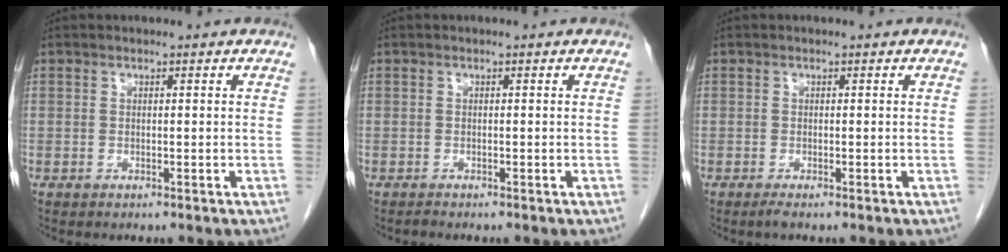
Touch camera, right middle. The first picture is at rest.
{"total": 0.0}
{"total": 0.7, "force": [-0.5, -0.2, 0.5], "torque": [-0.010, -0.003, -0.011]}